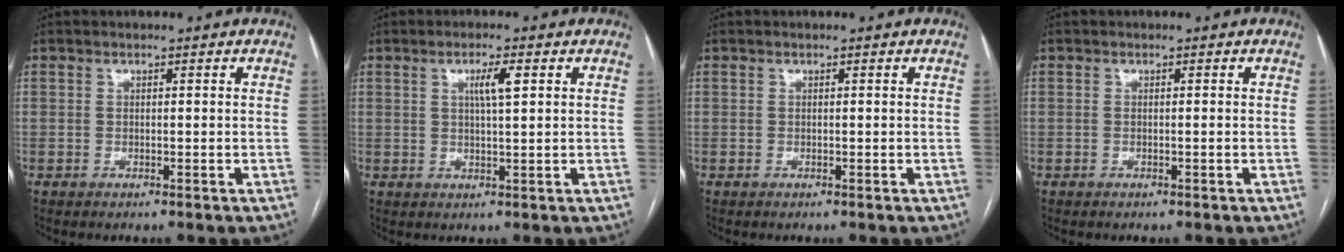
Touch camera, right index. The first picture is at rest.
{"total": 3.5, "force": [1.2, 0.2, 3.3], "torque": [-0.058, 0.001, 0.020]}
{"total": 0.0}
{"total": 0.0}